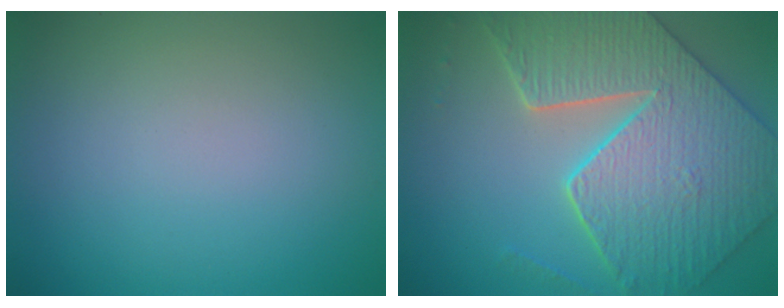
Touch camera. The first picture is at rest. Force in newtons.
{"total": 7.7, "press": 6.6, "slide": 4.0}